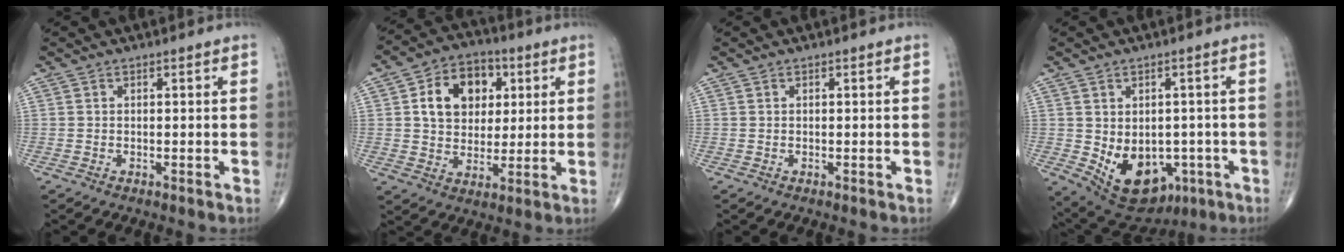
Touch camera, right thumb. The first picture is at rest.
{"total": 12.9, "force": [3.4, 9.7, 7.7], "torque": [-0.087, 0.001, 0.054]}
{"total": 0.0}
{"total": 13.3, "force": [-3.6, 9.3, 8.7], "torque": [-0.106, 0.007, -0.027]}